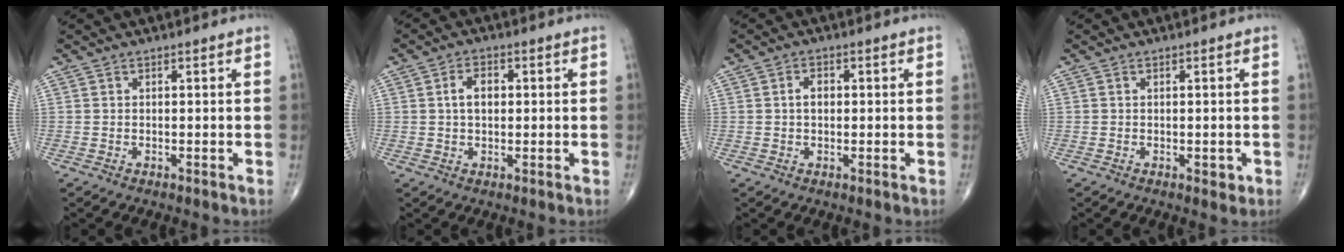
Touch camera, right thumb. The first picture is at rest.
{"total": 4.2, "force": [0.6, 2.6, 3.3], "torque": [-0.053, 0.008, 0.006]}
{"total": 2.6, "force": [0.2, 1.7, 1.9], "torque": [-0.029, 0.007, 0.001]}
{"total": 1.5, "force": [-0.2, 0.9, 1.1], "torque": [-0.006, -0.002, -0.002]}